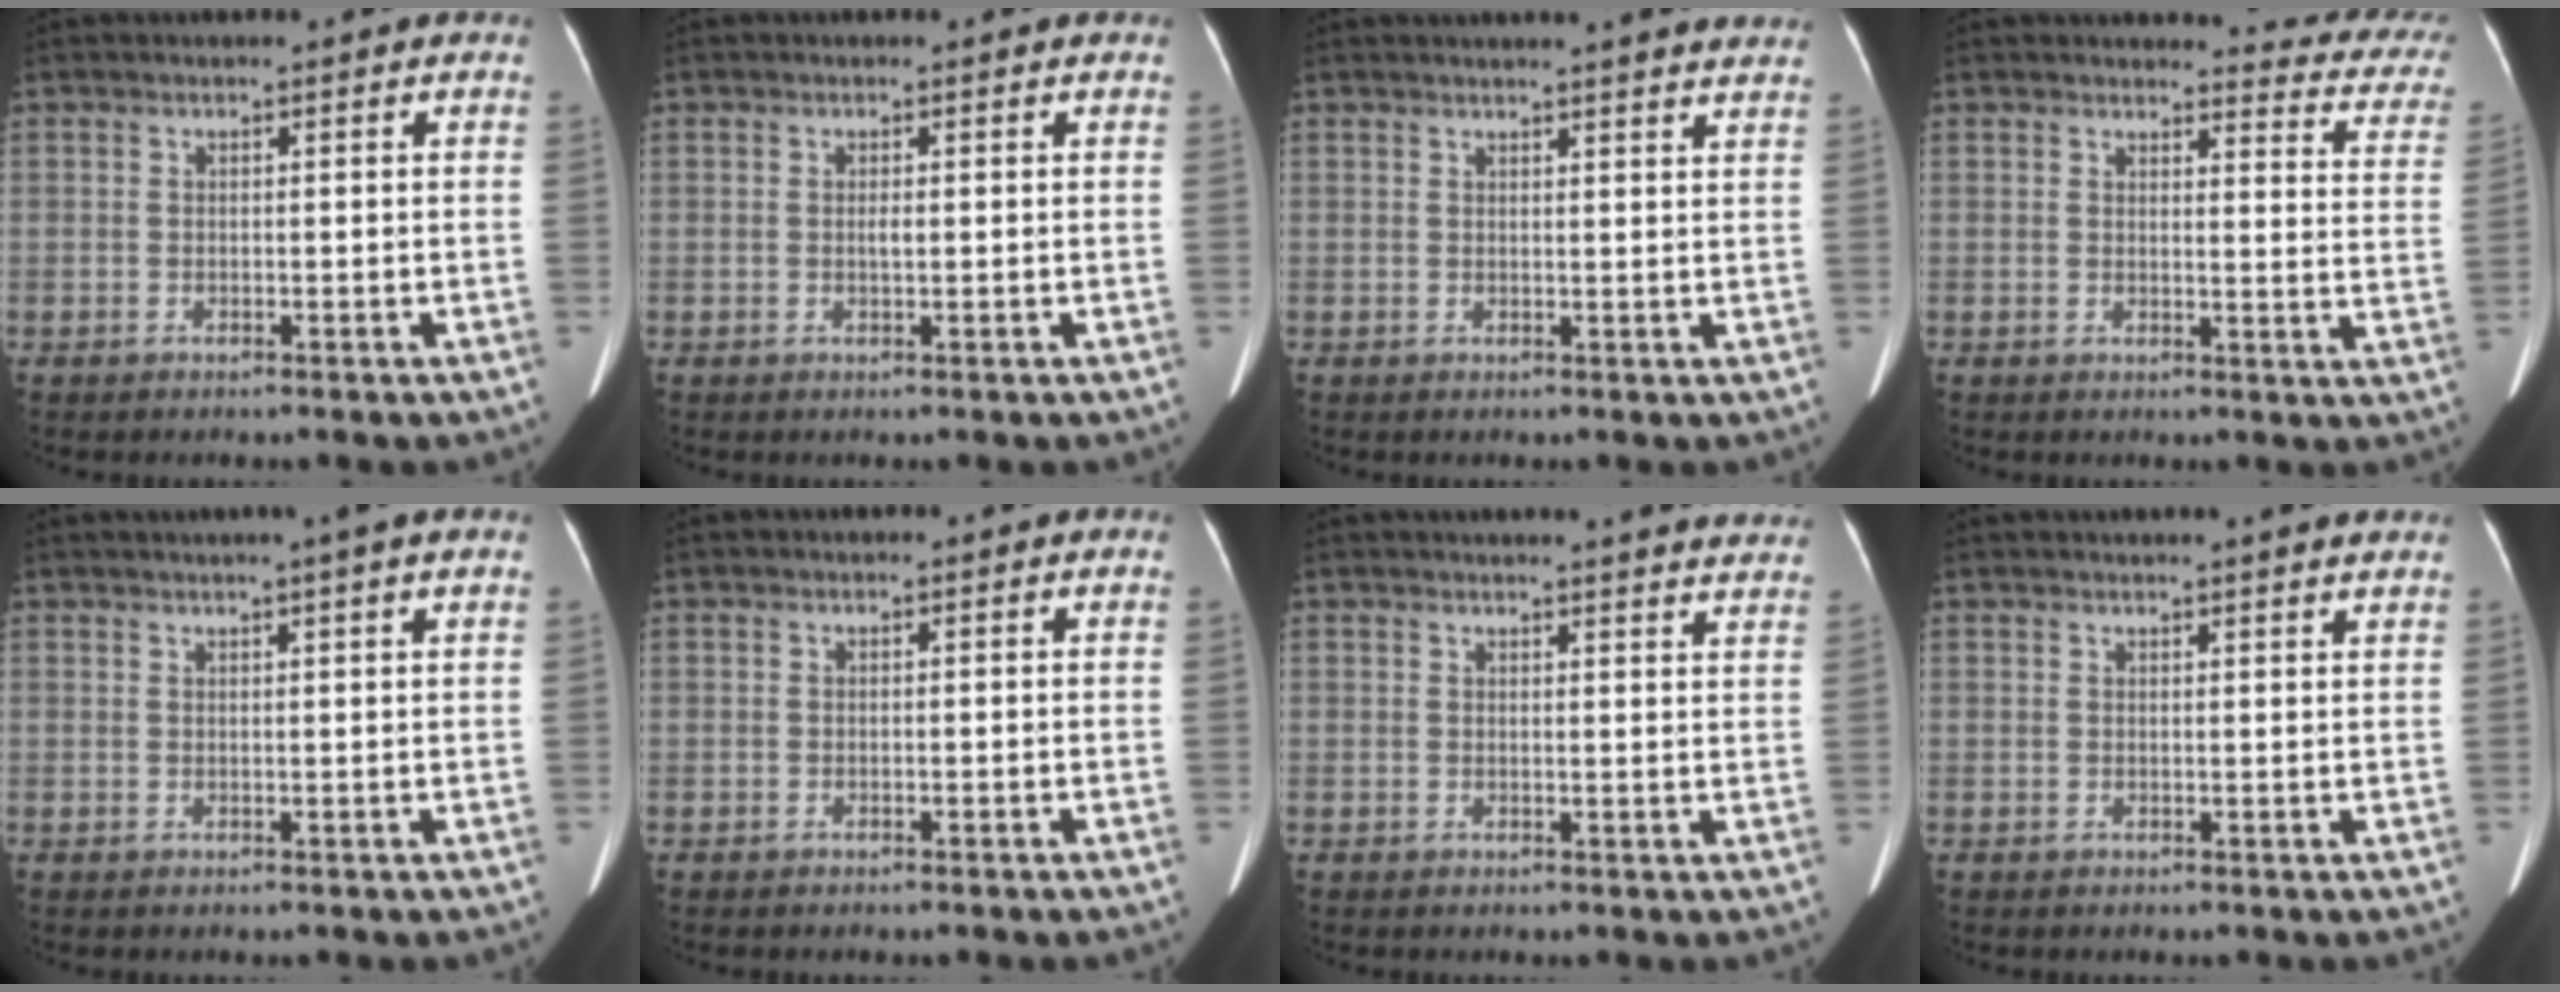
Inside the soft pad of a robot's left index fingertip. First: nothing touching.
{"total": 0.8, "force": [0.0, 0.2, 0.8], "torque": [-0.014, -0.001, 0.000]}
{"total": 10.6, "force": [9.8, 0.8, 4.1], "torque": [-0.043, 0.007, 0.097]}
{"total": 12.4, "force": [12.2, 1.6, 1.2], "torque": [0.021, -0.094, 0.094]}
{"total": 3.7, "force": [2.7, -0.7, 2.5], "torque": [-0.035, 0.015, 0.040]}
{"total": 0.0}
{"total": 13.9, "force": [13.1, 1.4, 4.4], "torque": [-0.039, -0.013, 0.135]}
{"total": 7.4, "force": [6.5, 0.6, 3.4], "torque": [-0.042, 0.017, 0.070]}